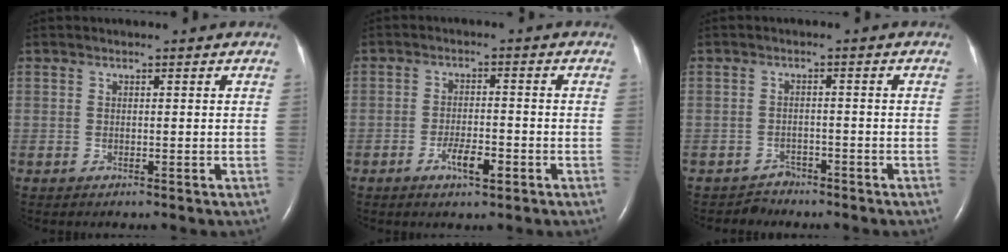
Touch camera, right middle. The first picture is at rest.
{"total": 4.1, "force": [-2.1, 1.0, 3.4], "torque": [-0.063, 0.001, -0.036]}
{"total": 2.2, "force": [-1.9, 0.8, -0.8], "torque": [0.008, -0.001, -0.032]}